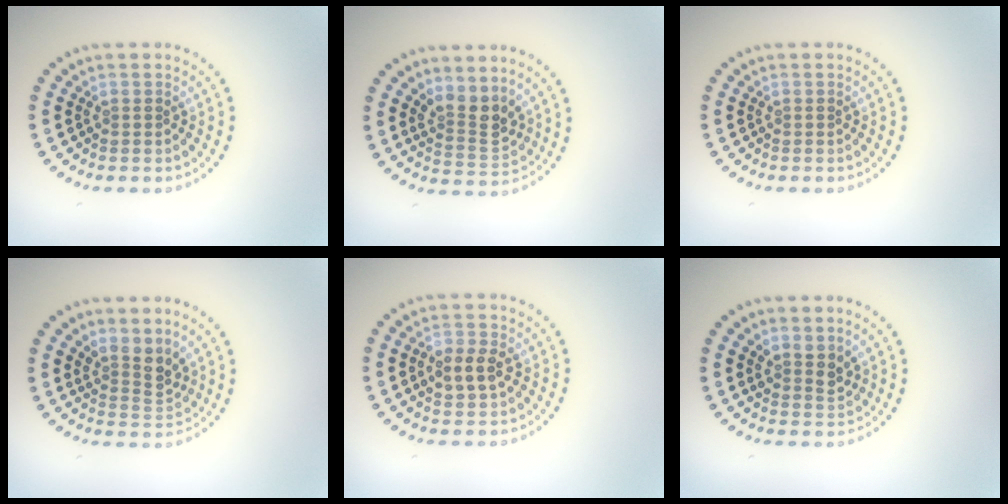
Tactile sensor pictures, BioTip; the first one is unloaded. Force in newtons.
{"total": 3.1, "press": 2.7, "slide": 1.6}
{"total": 0.0}
{"total": 2.7, "press": 2.0, "slide": 1.8}
{"total": 3.0, "press": 3.0, "slide": 0.2}
{"total": 1.7, "press": 1.5, "slide": 0.9}